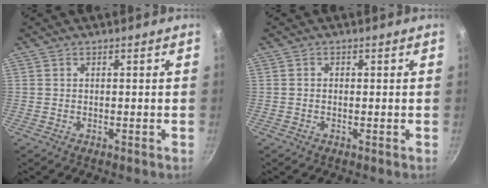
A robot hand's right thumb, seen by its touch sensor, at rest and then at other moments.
{"total": 0.6, "force": [-0.2, 0.5, 0.3], "torque": [-0.004, 0.003, -0.003]}